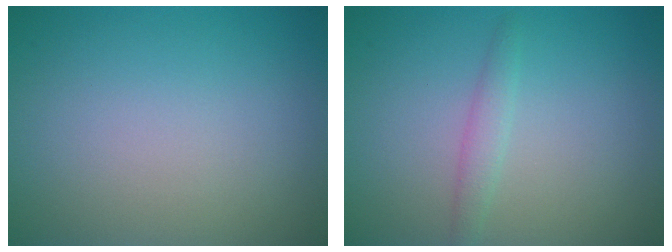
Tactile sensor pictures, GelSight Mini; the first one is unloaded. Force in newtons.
{"total": 1.3, "press": 1.3, "slide": 0.1}